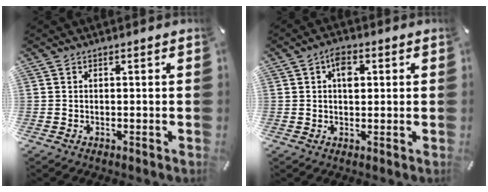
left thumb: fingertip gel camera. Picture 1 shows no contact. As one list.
[{"total": 4.8, "force": [1.2, 3.0, 3.5], "torque": [-0.050, 0.000, 0.014]}]